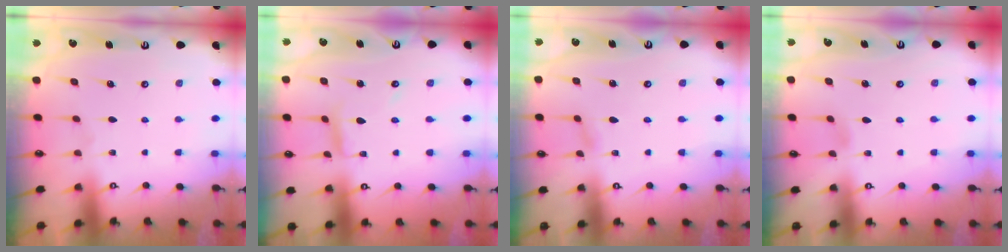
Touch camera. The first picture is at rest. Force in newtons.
{"total": 5.1, "press": 5.1, "slide": 0.4}
{"total": 2.1, "press": 2.1, "slide": 0.3}
{"total": 2.9, "press": 2.8, "slide": 0.3}